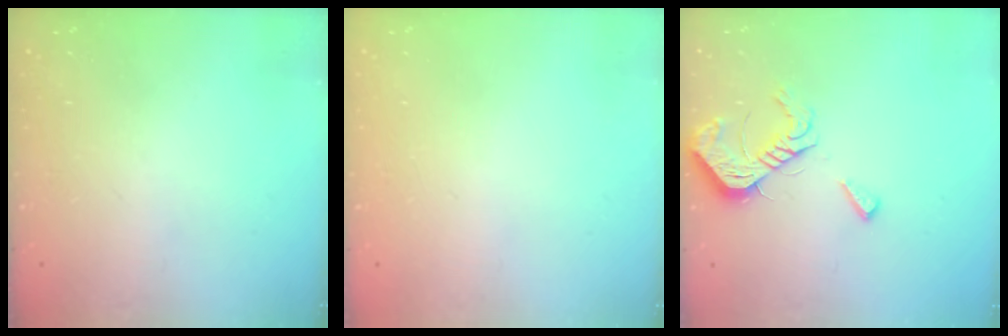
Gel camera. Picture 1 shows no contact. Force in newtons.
{"total": 1.8, "press": 1.8, "slide": 0.1}
{"total": 11.4, "press": 11.4, "slide": 0.4}